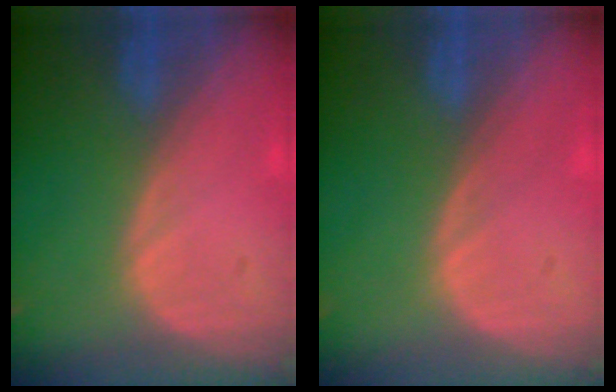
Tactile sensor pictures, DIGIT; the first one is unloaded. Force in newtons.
{"total": 0.0}